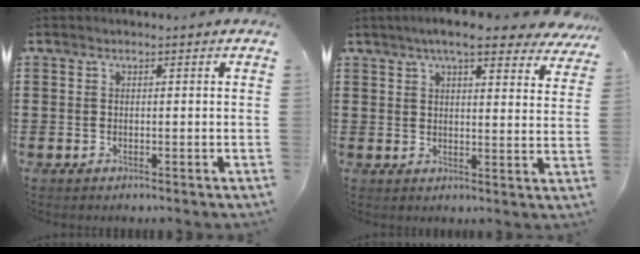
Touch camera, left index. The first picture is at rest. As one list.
[{"total": 7.2, "force": [5.9, 0.8, 3.9], "torque": [-0.076, -0.013, 0.103]}]